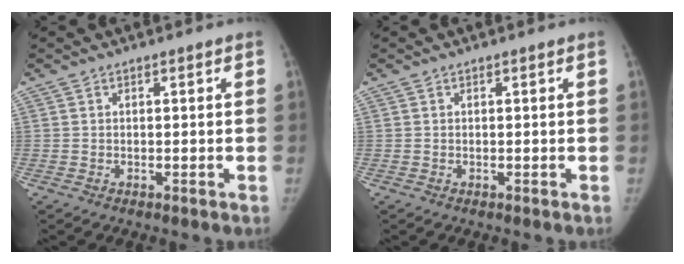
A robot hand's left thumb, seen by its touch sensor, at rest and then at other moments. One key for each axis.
{"total": 0.0}